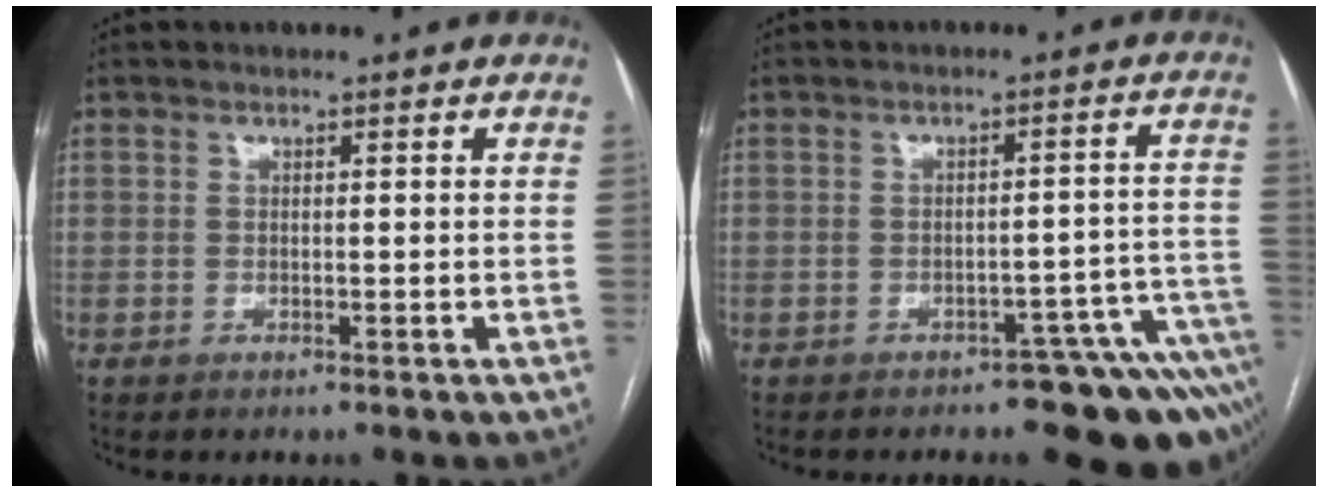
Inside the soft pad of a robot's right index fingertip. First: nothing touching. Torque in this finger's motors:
{"motor_torque": [0.89, -0.87, 0.54, 0.02]}